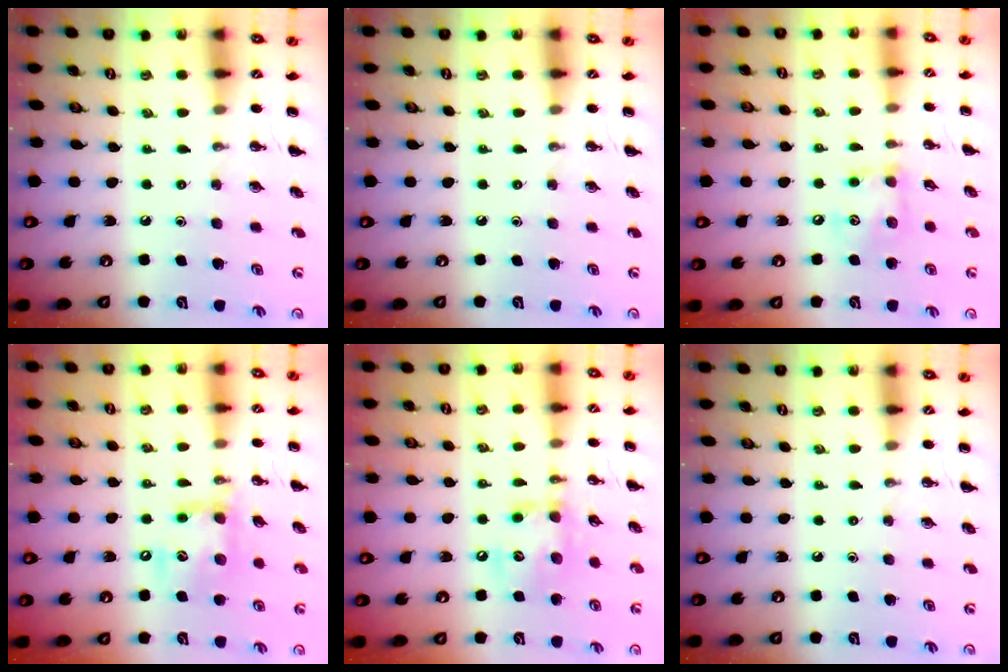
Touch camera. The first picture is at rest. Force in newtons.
{"total": 0.0}
{"total": 8.7, "press": 8.6, "slide": 1.2}
{"total": 13.4, "press": 13.2, "slide": 2.5}
{"total": 11.4, "press": 11.4, "slide": 0.7}
{"total": 0.0}